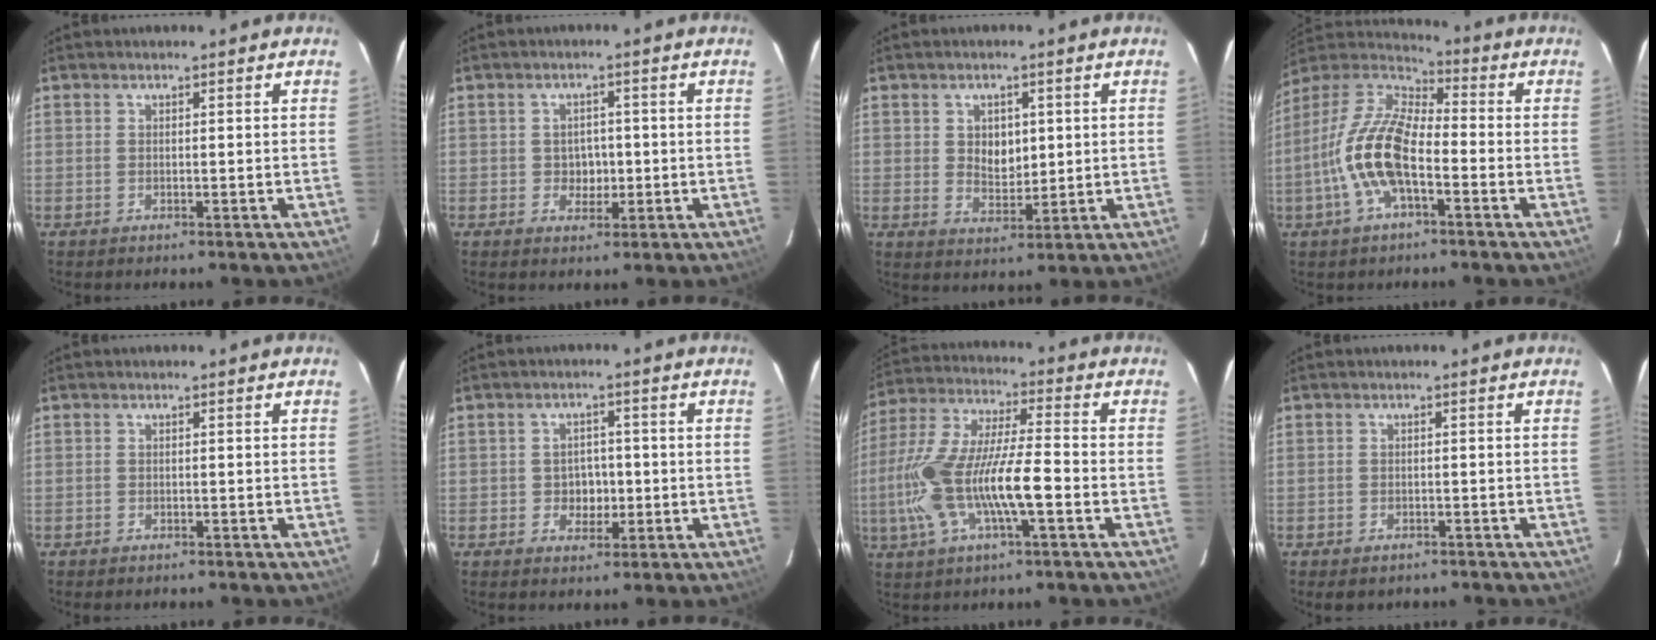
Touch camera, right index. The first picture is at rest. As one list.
[{"total": 3.3, "force": [-0.5, 3.1, 1.0], "torque": [-0.018, 0.007, 0.000]}, {"total": 5.2, "force": [1.0, 3.8, 3.3], "torque": [-0.053, 0.001, 0.022]}, {"total": 15.1, "force": [-4.6, 6.4, 12.8], "torque": [-0.262, 0.003, -0.095]}, {"total": 1.1, "force": [-1.0, 0.5, 0.2], "torque": [-0.010, 0.000, -0.016]}, {"total": 3.9, "force": [-0.8, 3.5, 1.4], "torque": [-0.026, 0.009, -0.005]}, {"total": 17.1, "force": [-5.3, 3.9, 15.7], "torque": [-0.317, -0.007, -0.098]}, {"total": 4.1, "force": [-3.1, 2.2, 1.5], "torque": [-0.036, -0.007, -0.041]}]